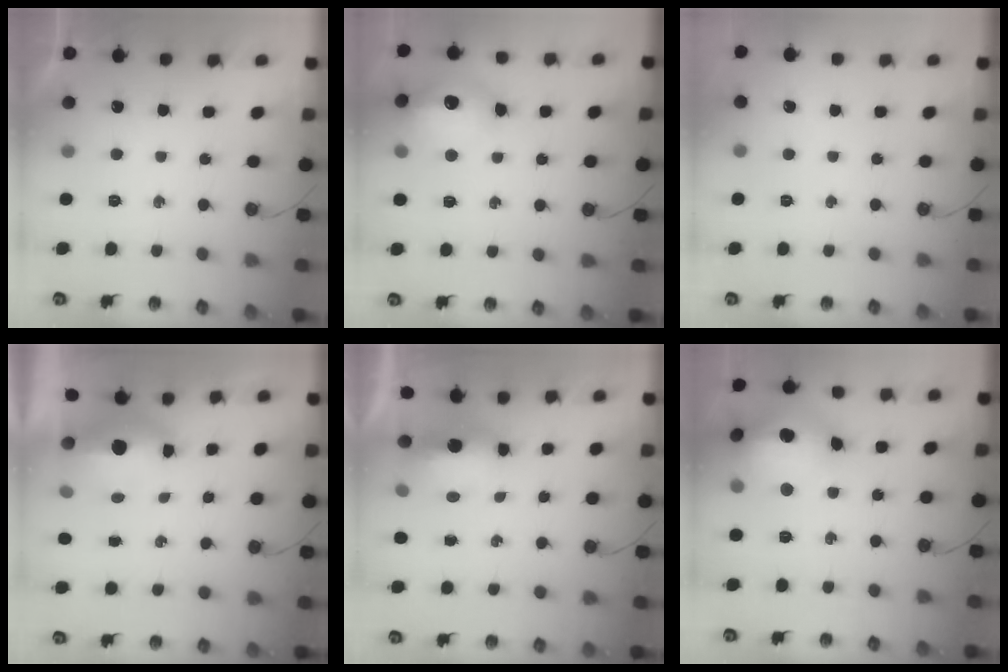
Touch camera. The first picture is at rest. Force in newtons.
{"total": 15.2, "press": 15.1, "slide": 1.6}
{"total": 0.0}
{"total": 7.5, "press": 7.4, "slide": 1.2}
{"total": 8.3, "press": 7.1, "slide": 4.2}
{"total": 19.0, "press": 18.9, "slide": 1.7}